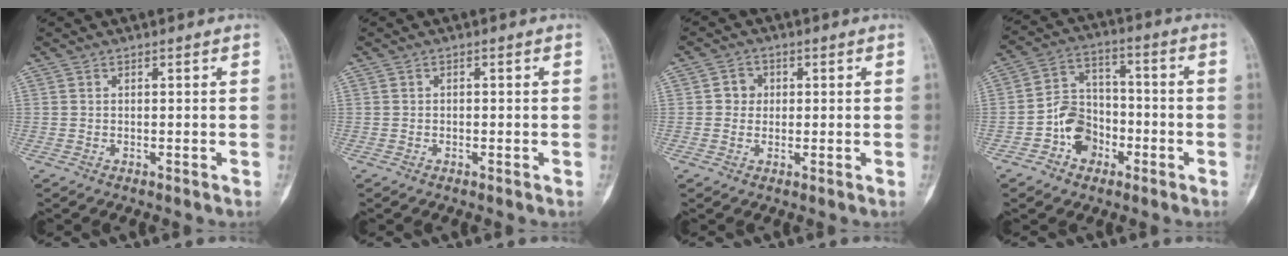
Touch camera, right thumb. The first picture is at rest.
{"total": 0.0}
{"total": 3.1, "force": [0.3, 2.9, 1.1], "torque": [0.003, 0.007, 0.000]}
{"total": 9.7, "force": [-3.9, 7.7, 4.6], "torque": [-0.046, 0.044, -0.073]}